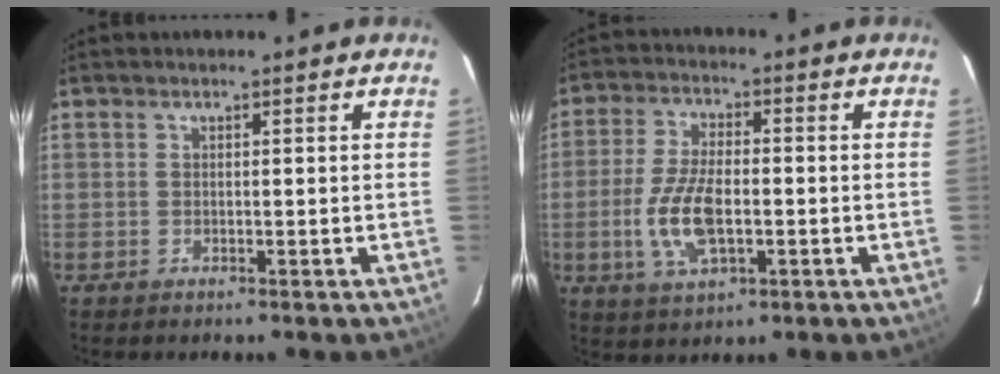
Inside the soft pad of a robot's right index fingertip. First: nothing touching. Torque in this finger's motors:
{"motor_torque": [0.59, -0.15, 0.29, 0.11]}